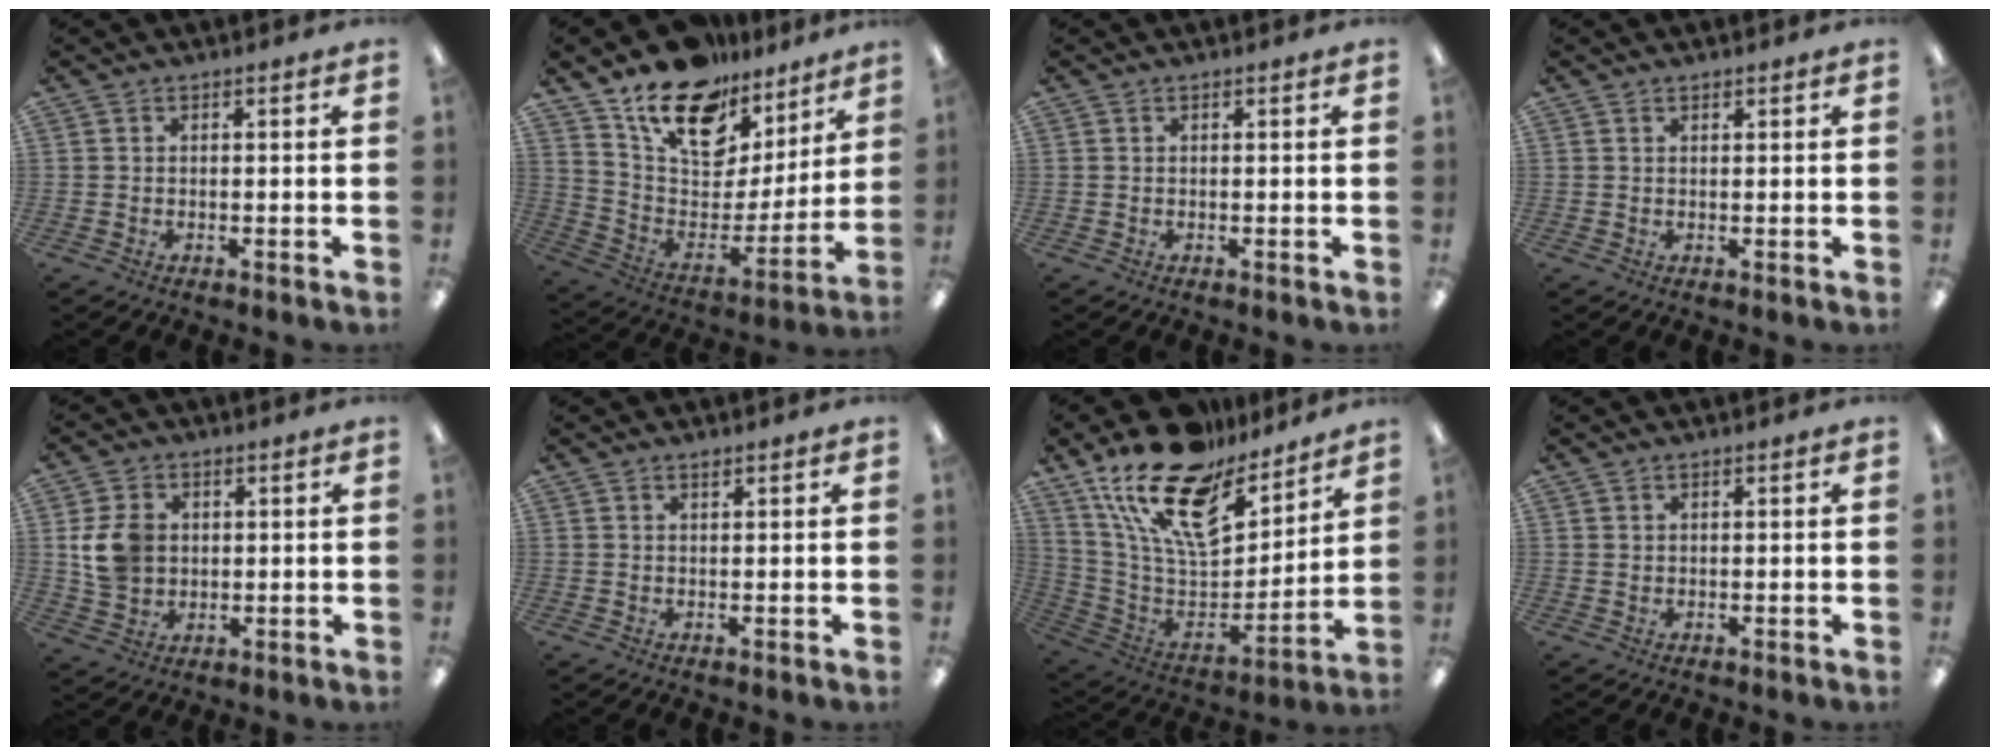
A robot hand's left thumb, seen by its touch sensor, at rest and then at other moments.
{"total": 18.7, "force": [13.3, 10.3, 8.2], "torque": [-0.146, -0.087, 0.240]}
{"total": 0.0}
{"total": 0.7, "force": [0.6, 0.3, 0.2], "torque": [-0.004, 0.000, 0.012]}
{"total": 8.5, "force": [1.5, 7.0, 4.6], "torque": [-0.094, 0.010, 0.031]}
{"total": 0.9, "force": [0.8, 0.2, 0.4], "torque": [-0.009, 0.001, 0.015]}
{"total": 22.4, "force": [15.1, 10.5, 12.8], "torque": [-0.229, -0.100, 0.267]}
{"total": 0.8, "force": [0.5, 0.5, 0.1], "torque": [-0.003, 0.001, 0.010]}